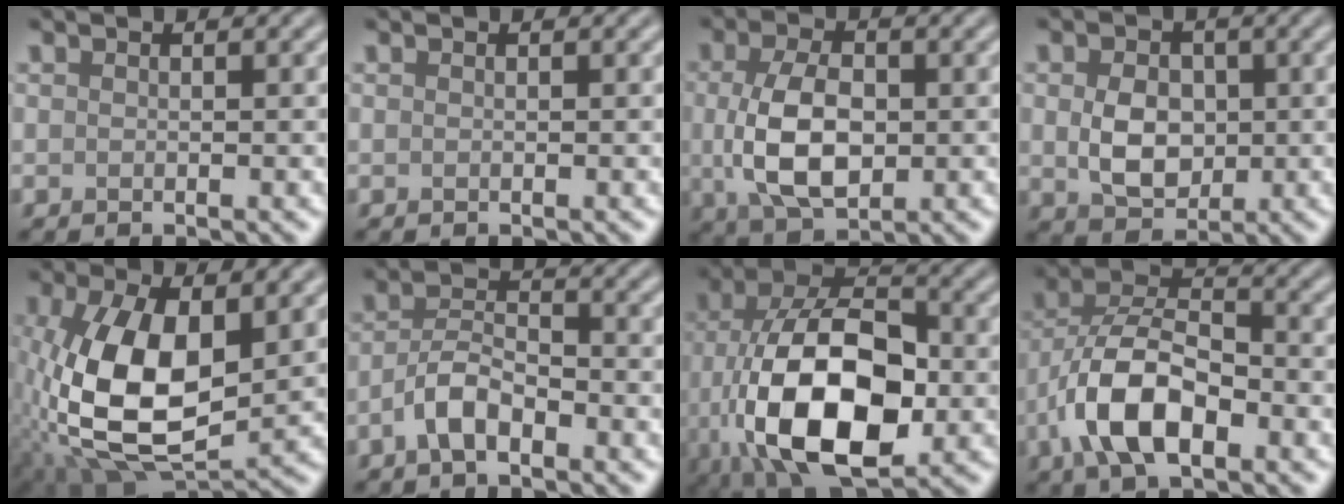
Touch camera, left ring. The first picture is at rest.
{"total": 0.0}
{"total": 6.6, "force": [-0.1, 3.9, 5.3], "torque": [-0.113, -0.005, -0.003]}
{"total": 4.4, "force": [0.1, 3.3, 2.8], "torque": [-0.056, -0.005, 0.002]}
{"total": 10.7, "force": [-0.2, 5.6, 9.1], "torque": [-0.193, -0.001, -0.003]}
{"total": 3.5, "force": [-1.9, 1.6, 2.5], "torque": [-0.044, 0.010, -0.043]}
{"total": 14.3, "force": [-3.6, 7.8, 11.4], "torque": [-0.208, -0.012, -0.070]}
{"total": 8.4, "force": [-3.3, 4.3, 6.4], "torque": [-0.123, 0.012, -0.071]}